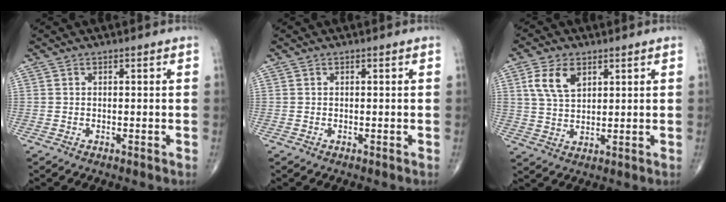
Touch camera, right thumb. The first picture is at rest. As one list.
[{"total": 0.0}, {"total": 7.3, "force": [3.2, 4.2, 5.1], "torque": [-0.092, -0.009, 0.066]}]